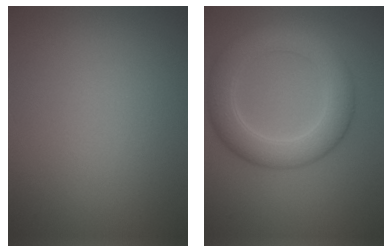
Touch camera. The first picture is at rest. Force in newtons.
{"total": 6.0, "press": 6.0, "slide": 0.1}